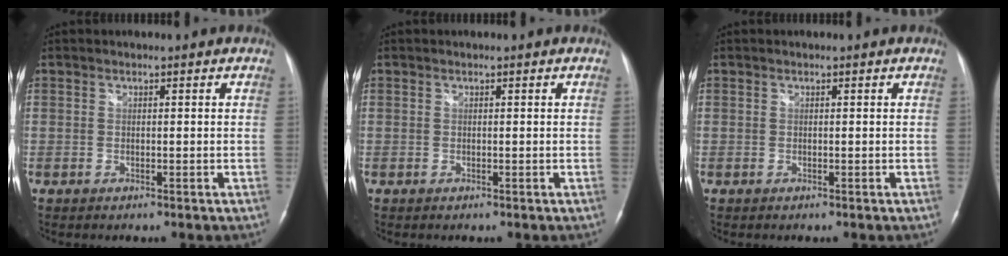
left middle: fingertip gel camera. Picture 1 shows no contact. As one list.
[{"total": 0.0}, {"total": 0.0}]